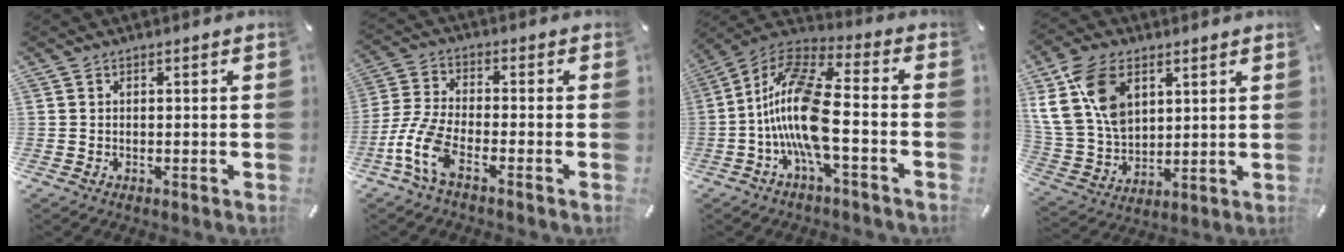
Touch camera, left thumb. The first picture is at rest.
{"total": 9.9, "force": [-4.9, 4.3, 7.4], "torque": [-0.183, -0.004, -0.097]}
{"total": 17.2, "force": [-3.3, 6.3, 15.6], "torque": [-0.330, -0.004, -0.057]}
{"total": 16.3, "force": [6.5, 11.4, 9.6], "torque": [-0.244, -0.008, 0.117]}